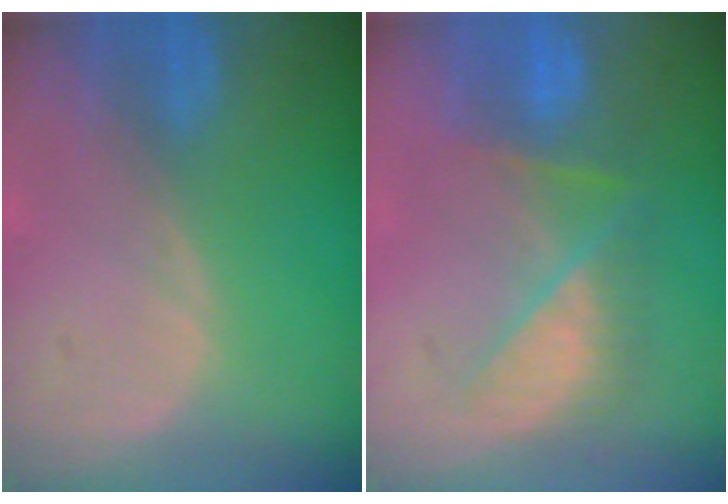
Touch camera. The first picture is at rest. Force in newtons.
{"total": 7.3, "press": 7.1, "slide": 1.6}